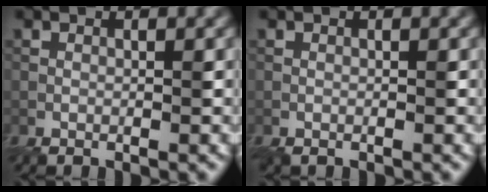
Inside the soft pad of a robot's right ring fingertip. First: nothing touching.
{"total": 0.0}